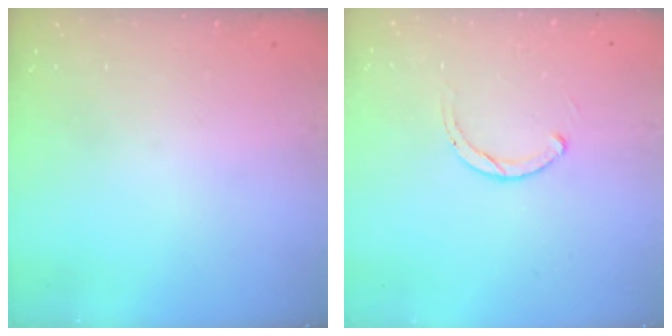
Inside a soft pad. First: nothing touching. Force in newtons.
{"total": 1.9, "press": 1.9, "slide": 0.2}